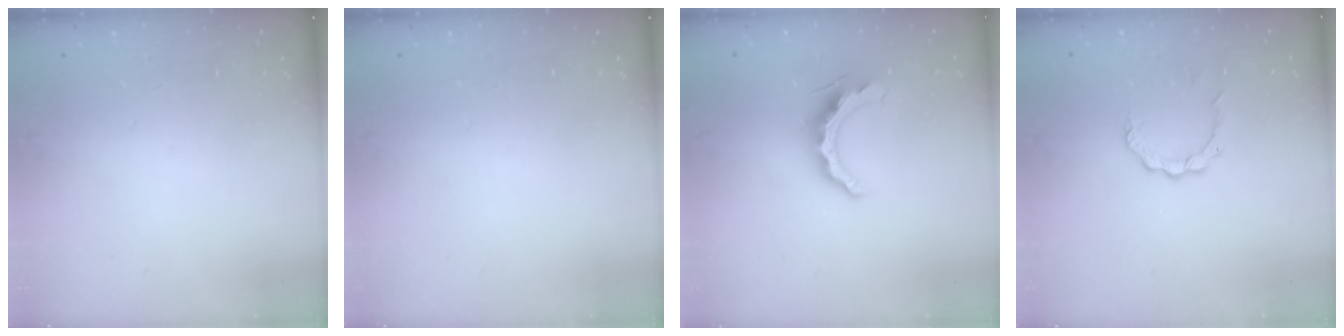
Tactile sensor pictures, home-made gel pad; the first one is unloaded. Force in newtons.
{"total": 0.0}
{"total": 10.1, "press": 10.1, "slide": 0.6}
{"total": 4.9, "press": 4.8, "slide": 0.5}